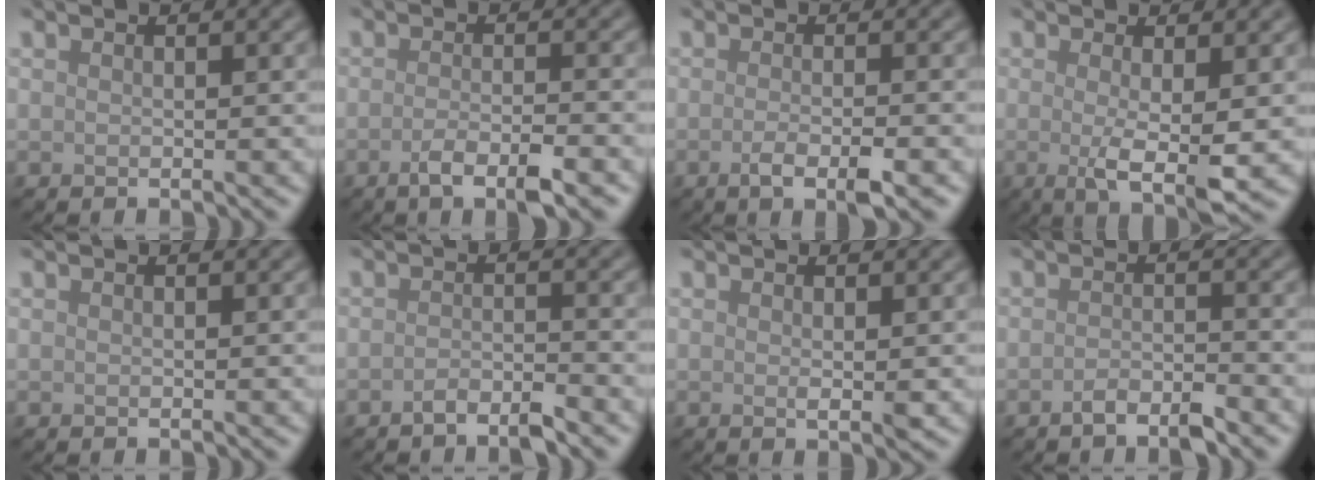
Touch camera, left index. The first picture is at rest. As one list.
[{"total": 3.8, "force": [-1.9, 0.9, 3.1], "torque": [-0.056, -0.002, -0.037]}, {"total": 3.3, "force": [-1.3, 0.9, 2.9], "torque": [-0.047, -0.002, -0.025]}, {"total": 4.2, "force": [-0.5, 0.7, 4.1], "torque": [-0.073, -0.012, -0.007]}, {"total": 0.0}, {"total": 2.0, "force": [-1.5, 0.4, 1.2], "torque": [-0.019, 0.004, -0.032]}, {"total": 1.1, "force": [0.1, 0.1, 1.1], "torque": [-0.016, -0.002, 0.000]}, {"total": 2.2, "force": [-1.6, 0.5, 1.5], "torque": [-0.026, 0.003, -0.032]}]